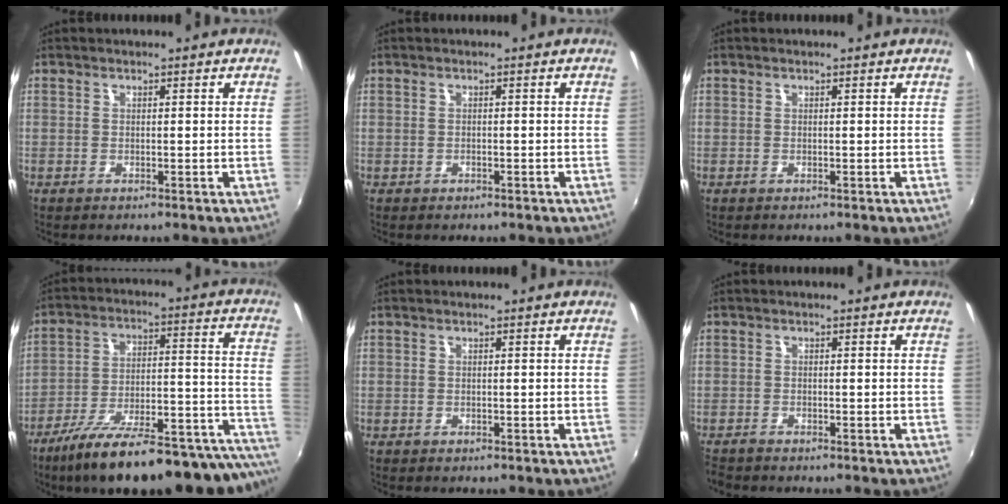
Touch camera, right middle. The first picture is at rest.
{"total": 1.0, "force": [-0.8, 0.5, 0.4], "torque": [-0.010, -0.001, -0.008]}
{"total": 0.0}
{"total": 29.5, "force": [-23.5, 6.0, 16.8], "torque": [-0.222, -0.043, -0.336]}
{"total": 0.0}
{"total": 2.2, "force": [-2.1, 0.5, 0.6], "torque": [-0.020, -0.014, -0.042]}